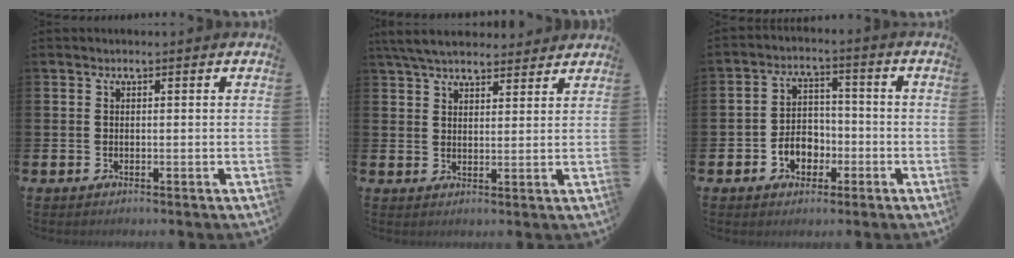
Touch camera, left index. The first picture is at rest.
{"total": 5.8, "force": [5.4, 1.5, 1.6], "torque": [-0.047, -0.016, 0.099]}
{"total": 4.5, "force": [-1.8, 3.6, 1.9], "torque": [-0.026, 0.001, -0.042]}